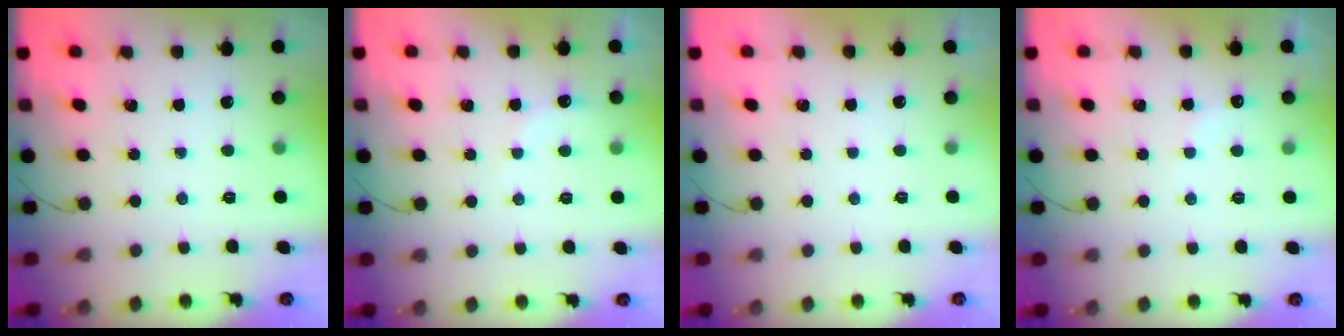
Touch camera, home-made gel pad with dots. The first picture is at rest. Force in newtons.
{"total": 3.9, "press": 3.8, "slide": 0.8}
{"total": 2.9, "press": 2.9, "slide": 0.1}
{"total": 6.4, "press": 6.3, "slide": 1.2}